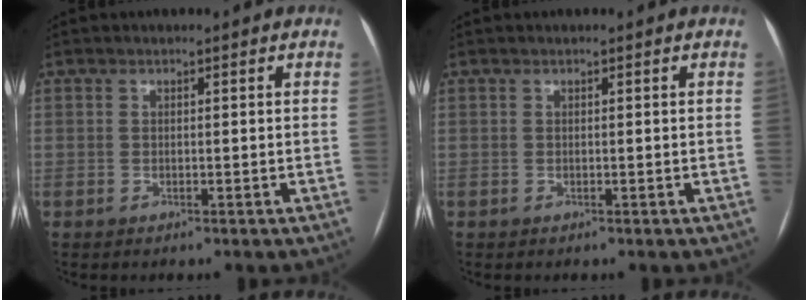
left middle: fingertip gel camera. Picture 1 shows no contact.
{"total": 0.0}